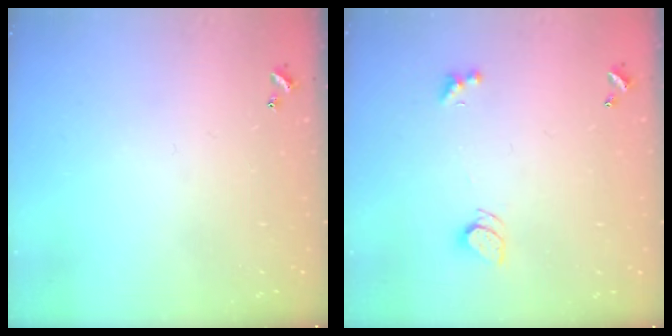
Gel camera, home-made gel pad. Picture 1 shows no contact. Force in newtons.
{"total": 2.5, "press": 2.4, "slide": 0.6}